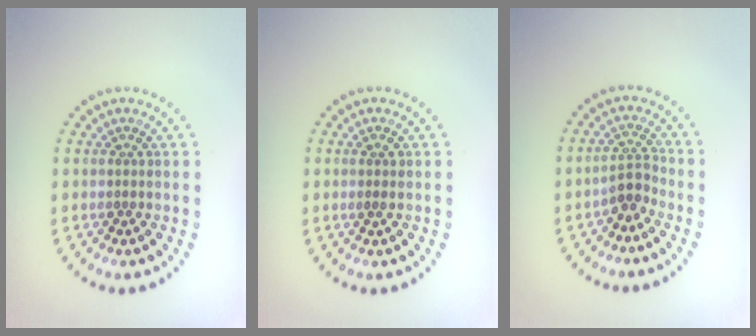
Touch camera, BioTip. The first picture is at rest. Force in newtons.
{"total": 0.8, "press": 0.7, "slide": 0.4}
{"total": 2.1, "press": 1.6, "slide": 1.4}